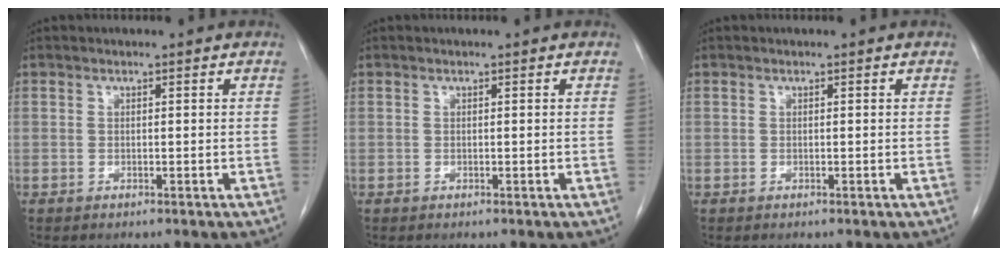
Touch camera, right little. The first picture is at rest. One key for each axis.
{"total": 0.0}
{"total": 0.0}